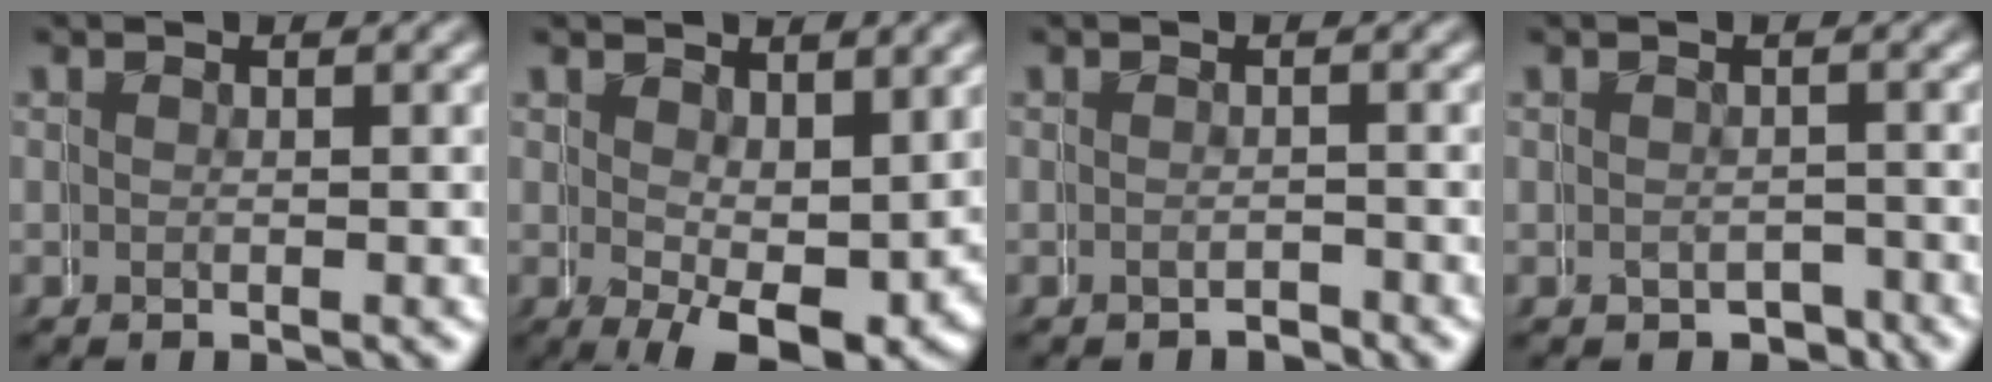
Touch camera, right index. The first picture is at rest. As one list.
[{"total": 5.2, "force": [-0.3, 2.4, 4.6], "torque": [-0.071, -0.024, 0.008]}, {"total": 1.4, "force": [-1.1, 0.2, -0.9], "torque": [0.017, 0.000, -0.020]}, {"total": 1.8, "force": [-1.2, 1.2, -0.6], "torque": [0.011, 0.001, -0.024]}]